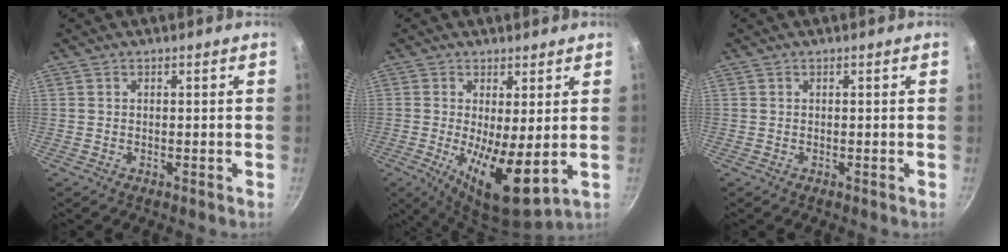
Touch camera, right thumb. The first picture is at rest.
{"total": 11.0, "force": [-0.4, 3.4, 10.5], "torque": [-0.173, -0.025, 0.001]}
{"total": 0.0}